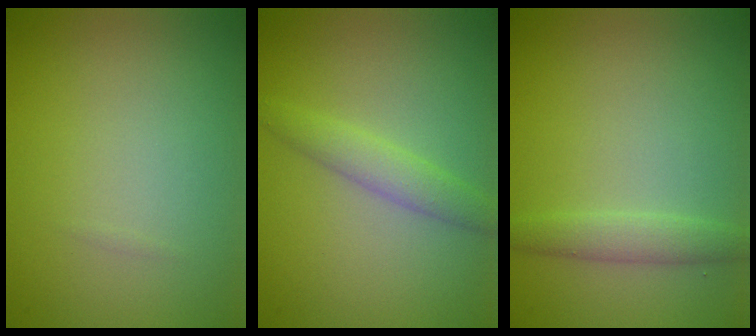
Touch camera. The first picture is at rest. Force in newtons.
{"total": 2.3, "press": 2.3, "slide": 0.2}
{"total": 1.9, "press": 1.9, "slide": 0.0}